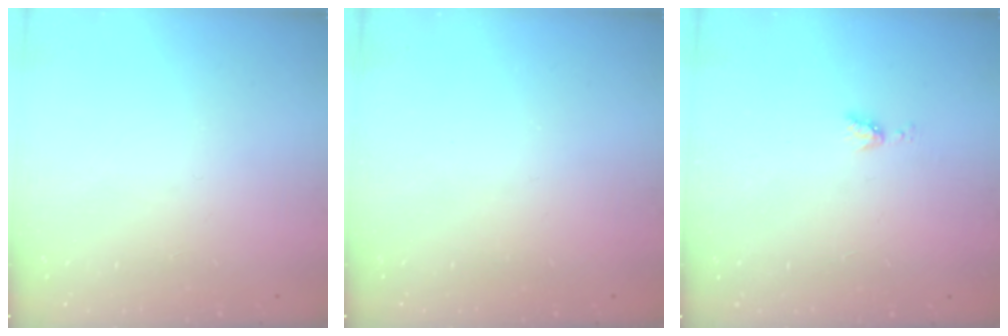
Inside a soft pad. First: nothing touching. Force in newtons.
{"total": 0.0}
{"total": 4.0, "press": 4.0, "slide": 0.5}